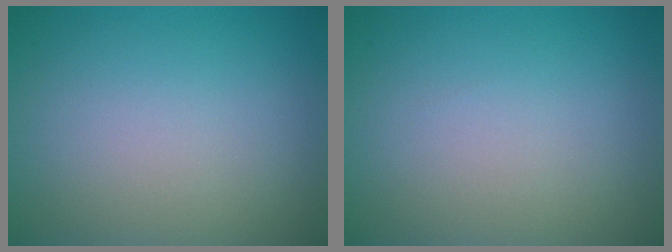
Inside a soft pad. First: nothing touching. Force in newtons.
{"total": 0.0}